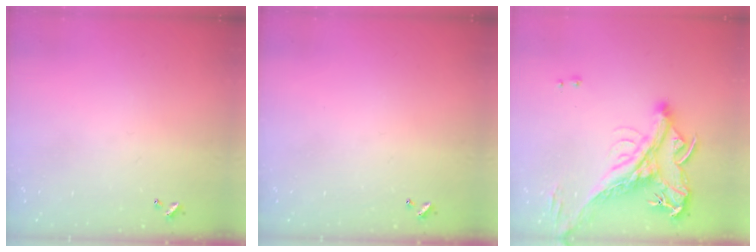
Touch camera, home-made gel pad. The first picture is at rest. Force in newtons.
{"total": 0.0}
{"total": 8.2, "press": 7.9, "slide": 2.1}